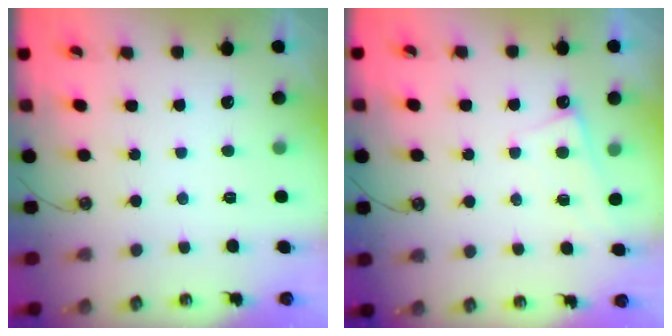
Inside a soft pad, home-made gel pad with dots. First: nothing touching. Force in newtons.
{"total": 0.7, "press": 0.7, "slide": 0.3}